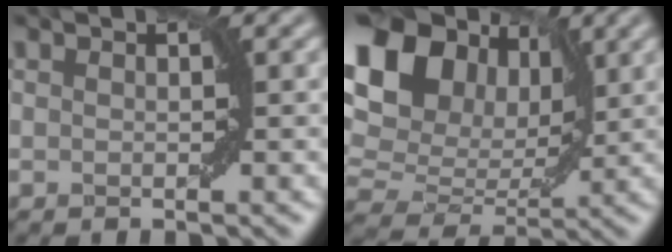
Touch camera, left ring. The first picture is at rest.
{"total": 15.3, "force": [5.3, 10.8, 9.5], "torque": [-0.193, 0.041, 0.093]}